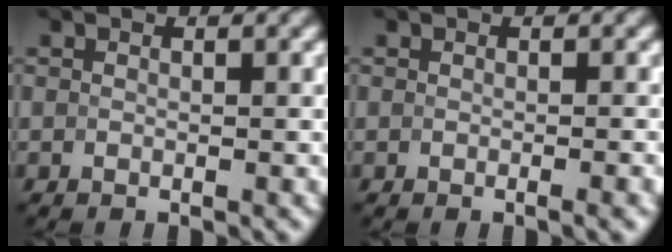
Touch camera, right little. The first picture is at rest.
{"total": 1.2, "force": [-0.4, 0.3, 1.1], "torque": [-0.011, -0.003, -0.008]}